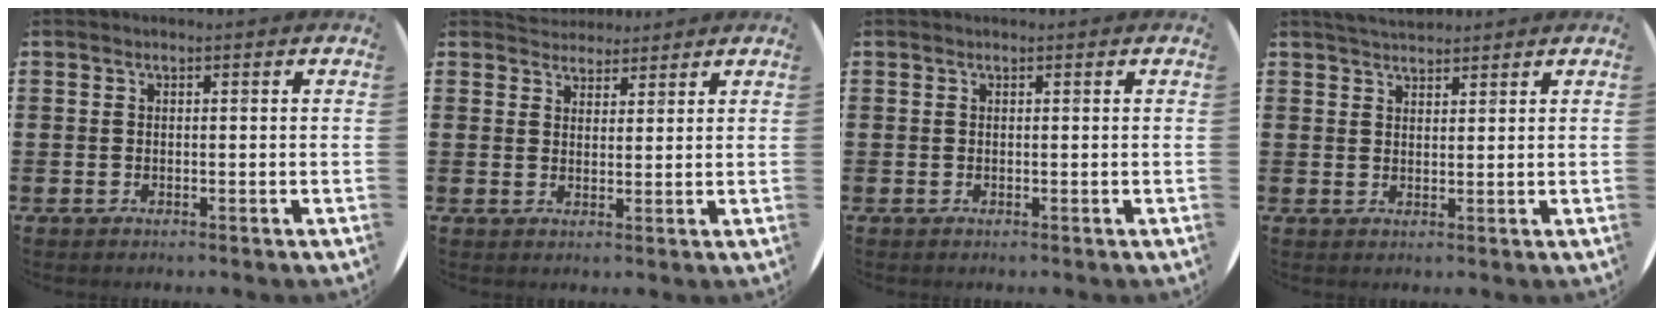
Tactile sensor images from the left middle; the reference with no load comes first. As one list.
[{"total": 3.3, "force": [3.1, 0.9, -0.3], "torque": [-0.003, -0.005, 0.060]}, {"total": 0.0}, {"total": 2.9, "force": [2.9, 0.5, 0.4], "torque": [-0.011, -0.002, 0.053]}]